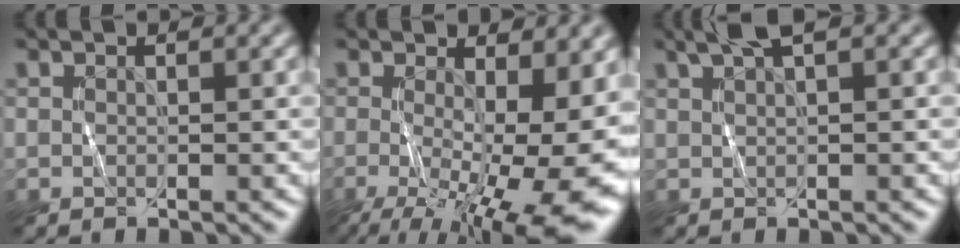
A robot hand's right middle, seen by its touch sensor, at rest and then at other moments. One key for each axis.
{"total": 14.9, "fx": -2.9, "fy": 6.2, "fz": 13.2, "tx": -0.193, "ty": -0.038, "tz": -0.025}
{"total": 2.2, "fx": 1.4, "fy": 0.4, "fz": 1.7, "tx": -0.028, "ty": 0.002, "tz": 0.027}